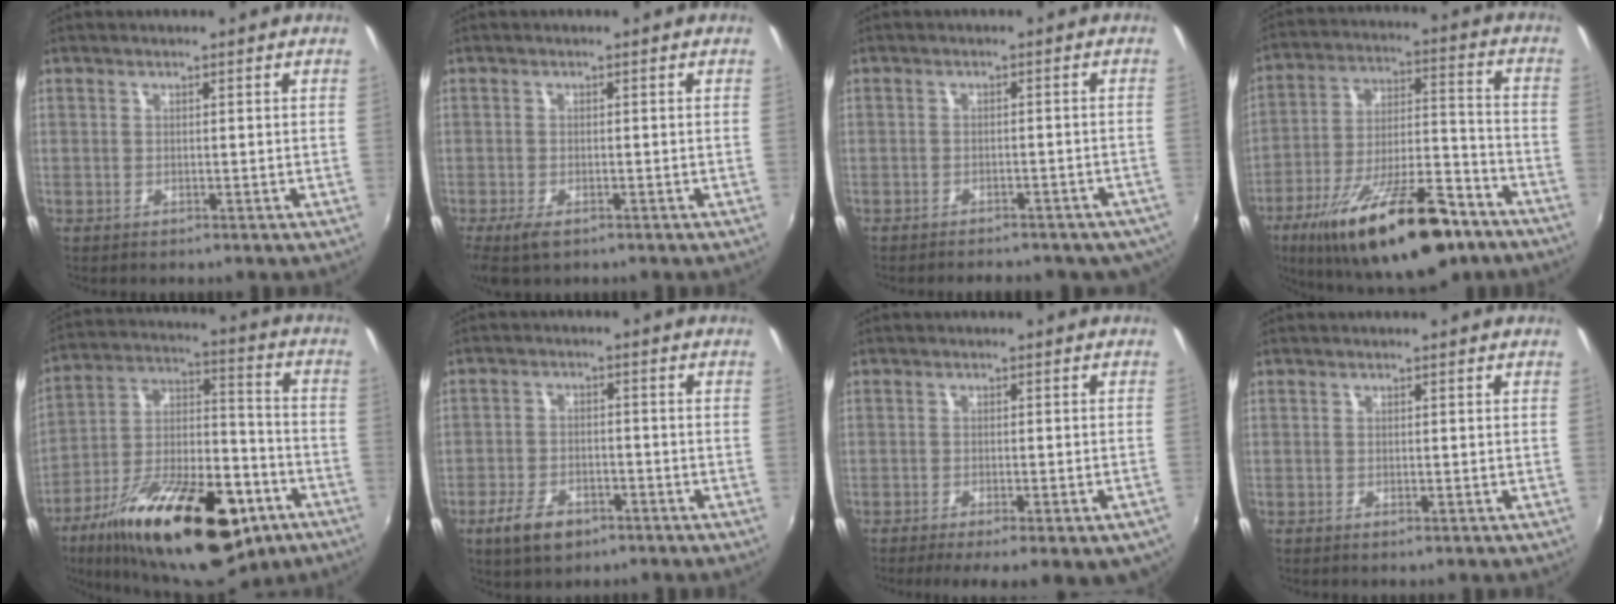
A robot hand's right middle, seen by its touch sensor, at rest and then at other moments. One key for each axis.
{"total": 3.7, "fx": -2.3, "fy": 1.5, "fz": 2.5, "tx": -0.059, "ty": -0.013, "tz": -0.042}
{"total": 11.2, "fx": -9.0, "fy": 4.7, "fz": 4.8, "tx": -0.091, "ty": -0.003, "tz": -0.100}
{"total": 25.6, "fx": -16.5, "fy": 8.5, "fz": 17.6, "tx": -0.303, "ty": -0.024, "tz": -0.249}
{"total": 29.3, "fx": -15.7, "fy": 12.6, "fz": 21.4, "tx": -0.356, "ty": -0.011, "tz": -0.237}
{"total": 7.8, "fx": -4.8, "fy": 4.1, "fz": 4.5, "tx": -0.116, "ty": -0.006, "tz": -0.080}
{"total": 10.9, "fx": -7.2, "fy": 2.5, "fz": 7.7, "tx": -0.128, "ty": -0.039, "tz": -0.093}
{"total": 0.5, "fx": -0.3, "fy": 0.2, "fz": 0.4, "tx": -0.005, "ty": 0.000, "tz": -0.005}